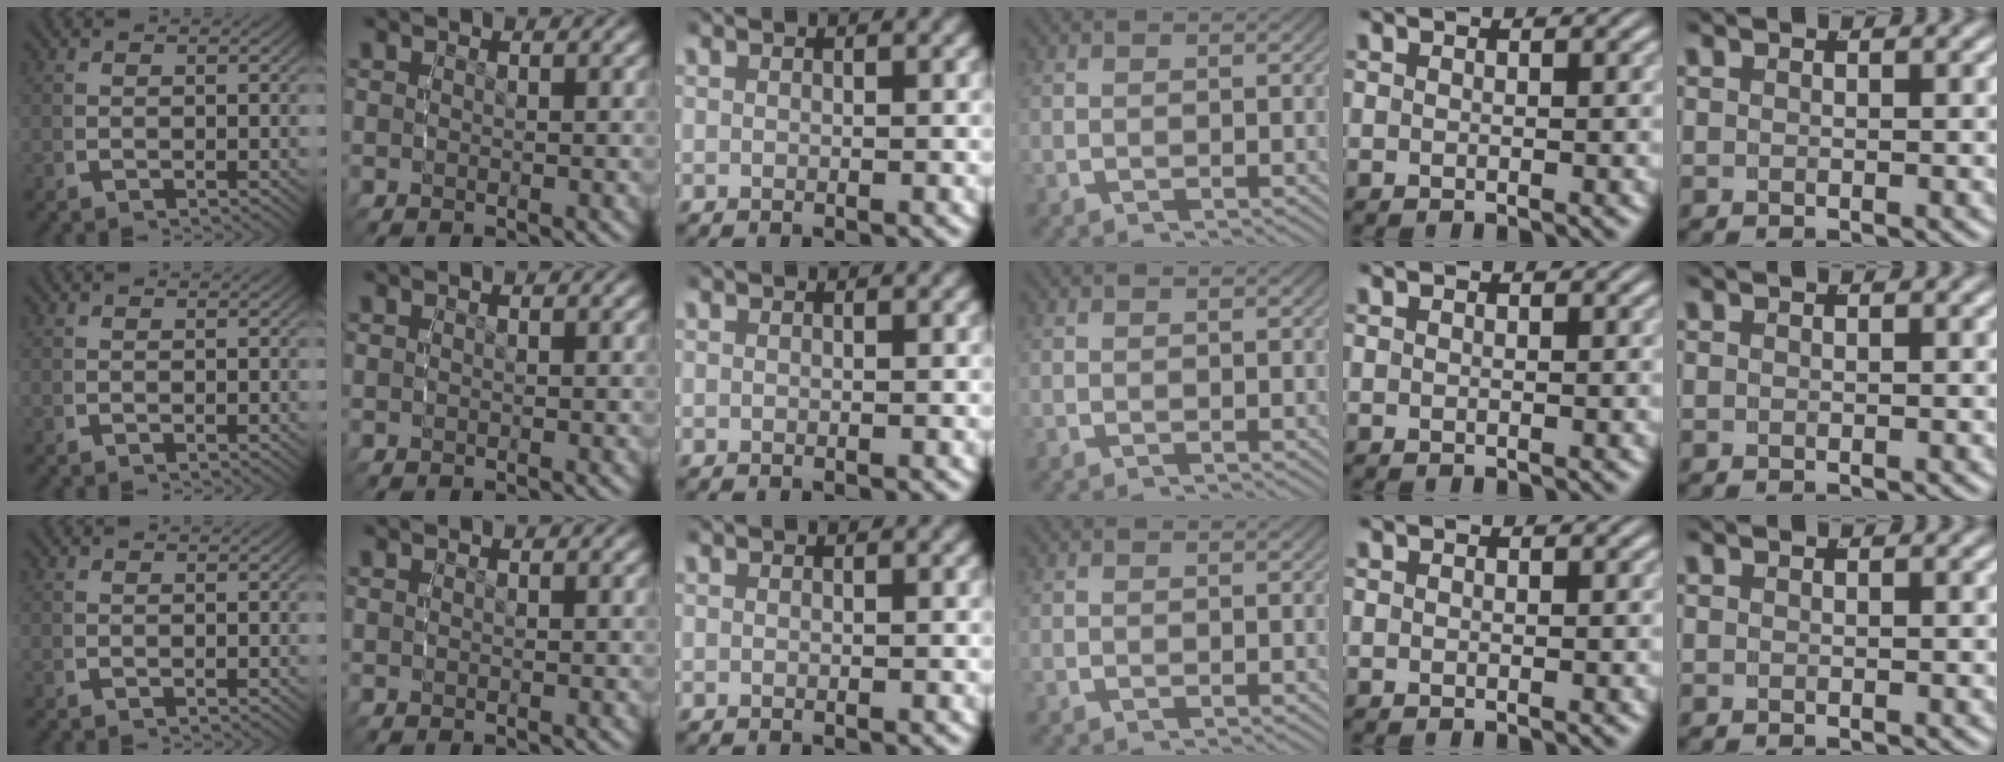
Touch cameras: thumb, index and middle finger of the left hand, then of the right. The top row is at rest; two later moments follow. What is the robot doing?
{"motion": "reach", "object": "jar lid"}